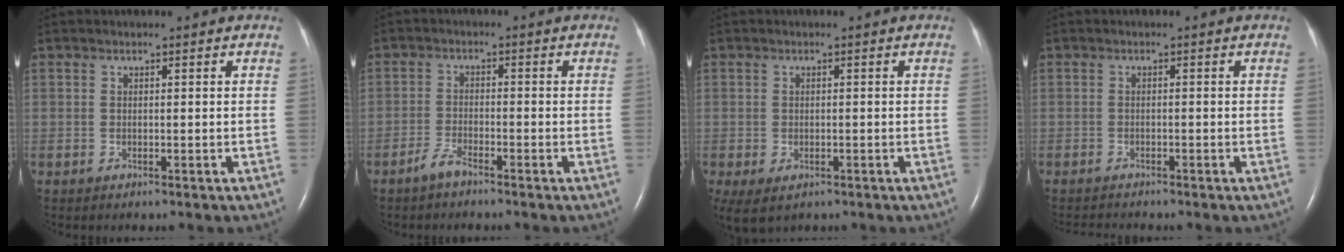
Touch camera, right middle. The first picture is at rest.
{"total": 2.6, "force": [-2.2, 0.3, 1.2], "torque": [-0.033, -0.003, -0.046]}
{"total": 5.2, "force": [-2.6, 3.2, 3.1], "torque": [-0.066, -0.010, -0.036]}
{"total": 2.2, "force": [-2.2, 0.2, 0.3], "torque": [-0.007, -0.010, -0.034]}